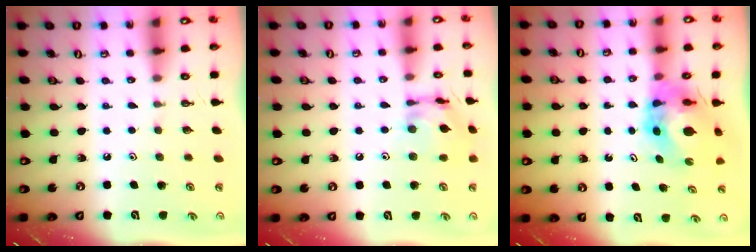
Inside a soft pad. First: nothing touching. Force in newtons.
{"total": 13.5, "press": 13.4, "slide": 1.1}
{"total": 9.0, "press": 9.0, "slide": 0.9}